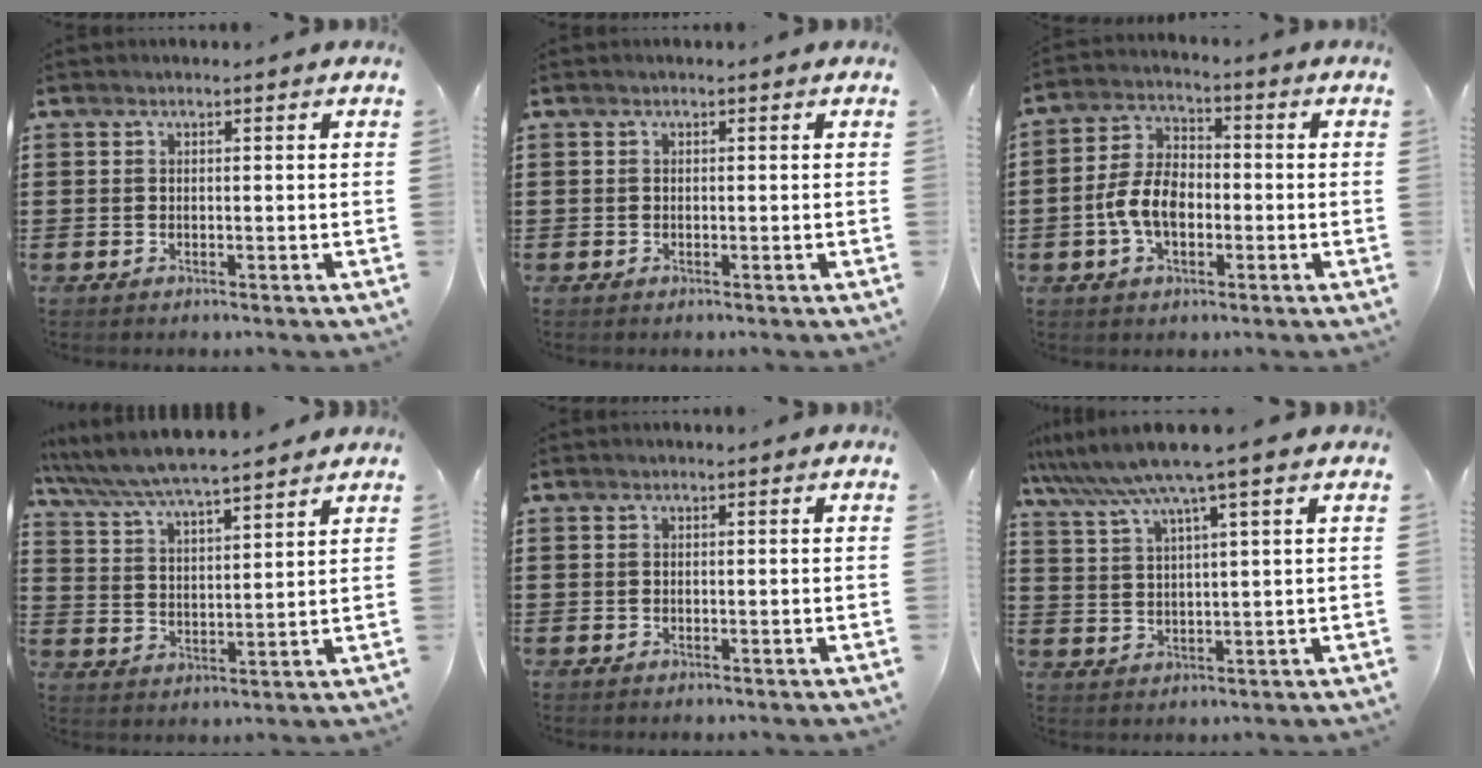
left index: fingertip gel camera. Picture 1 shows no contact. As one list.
[{"total": 0.0}, {"total": 7.5, "force": [-1.8, 4.5, 5.7], "torque": [-0.134, 0.004, -0.041]}, {"total": 6.0, "force": [5.7, 0.1, 1.8], "torque": [-0.059, -0.033, 0.097]}, {"total": 0.0}, {"total": 7.3, "force": [5.6, -0.4, 4.7], "torque": [-0.109, -0.025, 0.096]}]